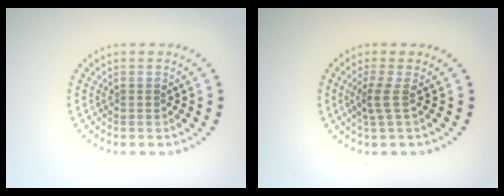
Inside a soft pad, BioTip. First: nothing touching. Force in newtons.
{"total": 1.9, "press": 1.2, "slide": 1.5}